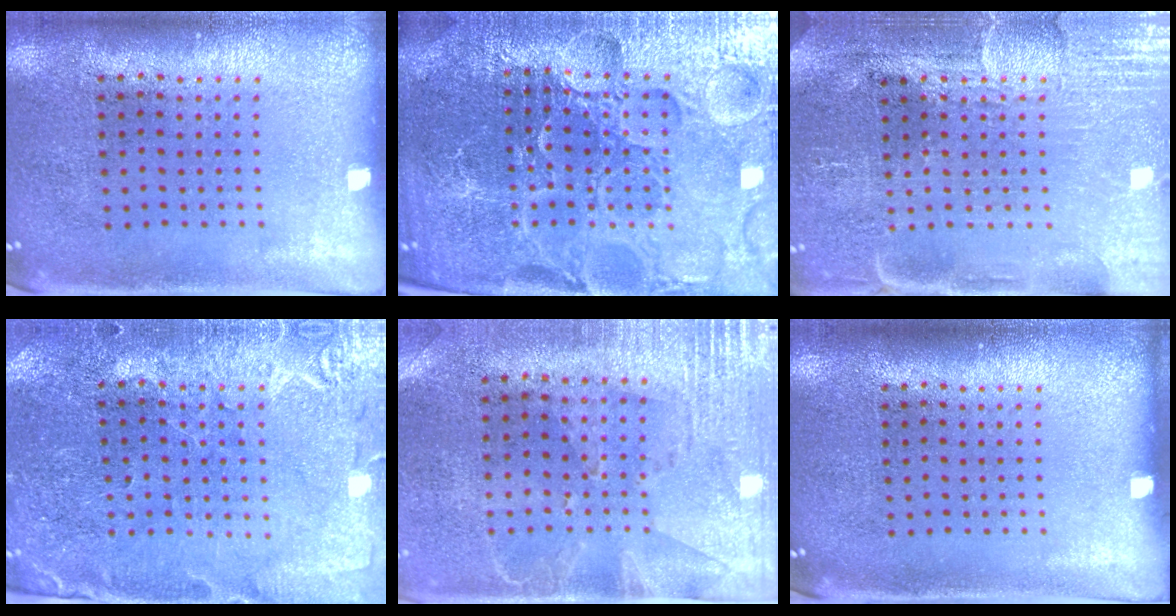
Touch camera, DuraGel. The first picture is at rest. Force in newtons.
{"total": 6.0, "press": 5.4, "slide": 2.7}
{"total": 4.0, "press": 3.7, "slide": 1.5}
{"total": 0.7, "press": 0.7, "slide": 0.3}
{"total": 2.7, "press": 2.3, "slide": 1.5}
{"total": 0.0}